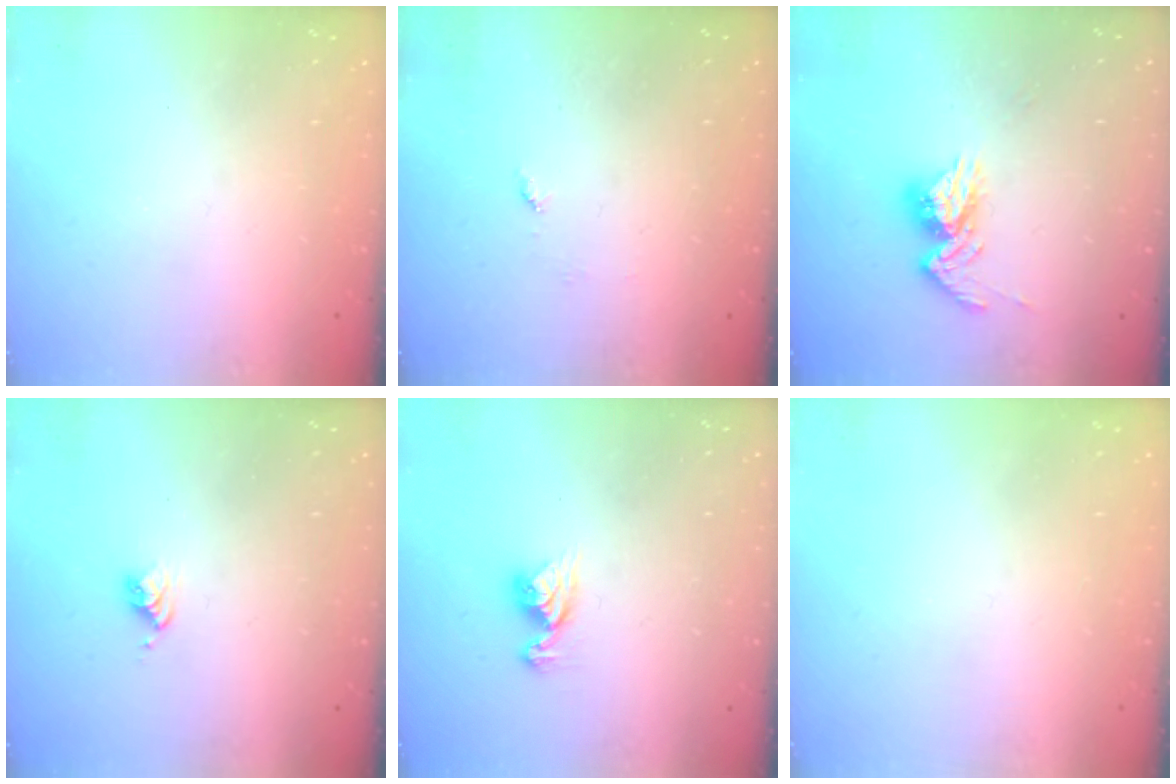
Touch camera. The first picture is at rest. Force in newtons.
{"total": 4.3, "press": 4.3, "slide": 0.5}
{"total": 11.5, "press": 11.4, "slide": 0.8}
{"total": 3.7, "press": 3.7, "slide": 0.6}
{"total": 8.2, "press": 8.2, "slide": 0.8}
{"total": 0.0}